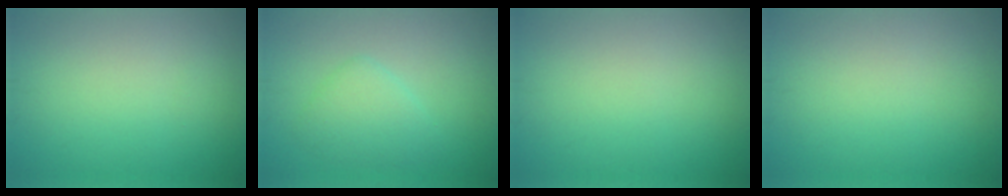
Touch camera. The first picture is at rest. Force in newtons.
{"total": 2.6, "press": 2.6, "slide": 0.2}
{"total": 0.0}
{"total": 0.0}